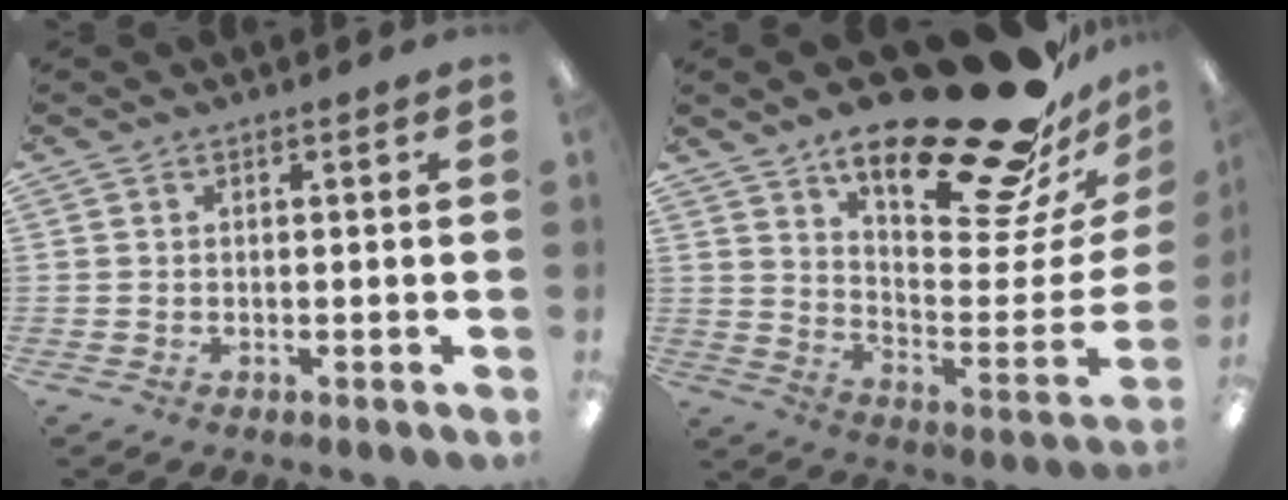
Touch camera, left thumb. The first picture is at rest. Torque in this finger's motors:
{"motor_torque": [0.60, 0.60, 1.38, -1.38, 0.06]}